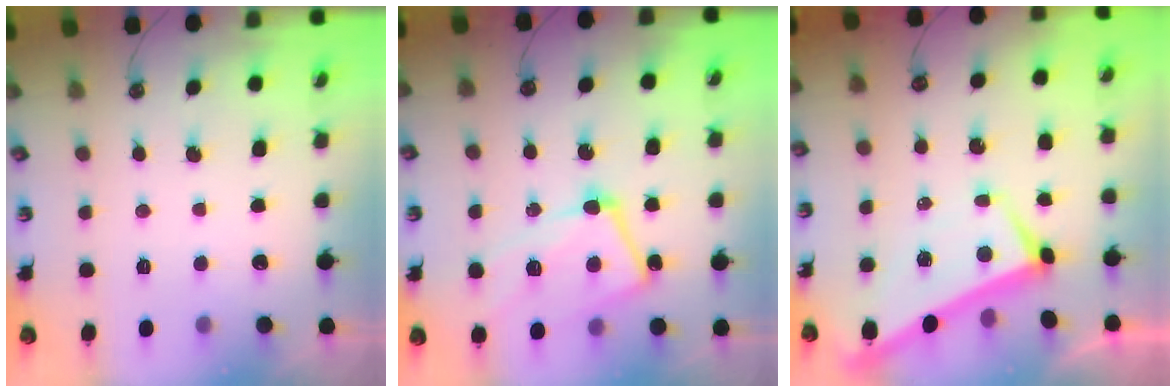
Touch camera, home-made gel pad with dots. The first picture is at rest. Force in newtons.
{"total": 10.4, "press": 10.3, "slide": 1.3}
{"total": 2.3, "press": 2.2, "slide": 0.5}